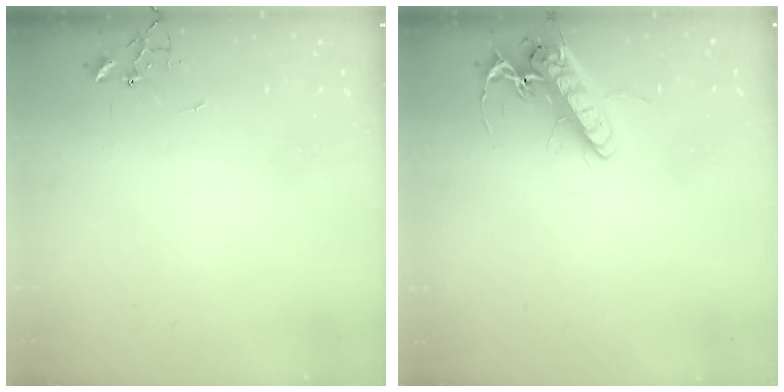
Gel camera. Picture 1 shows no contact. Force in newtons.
{"total": 13.8, "press": 13.6, "slide": 2.4}